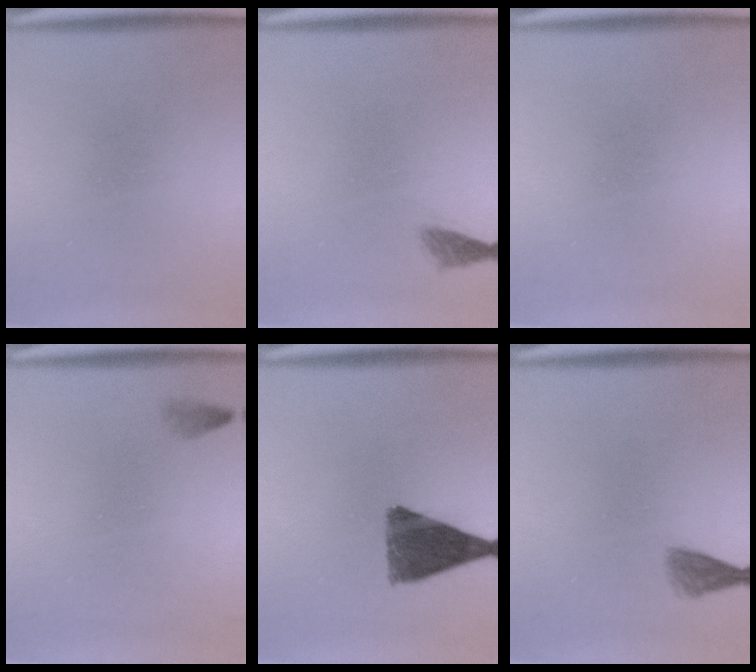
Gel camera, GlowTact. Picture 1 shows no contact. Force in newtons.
{"total": 1.3}
{"total": 0.0}
{"total": 0.8}
{"total": 10.4}
{"total": 2.0}